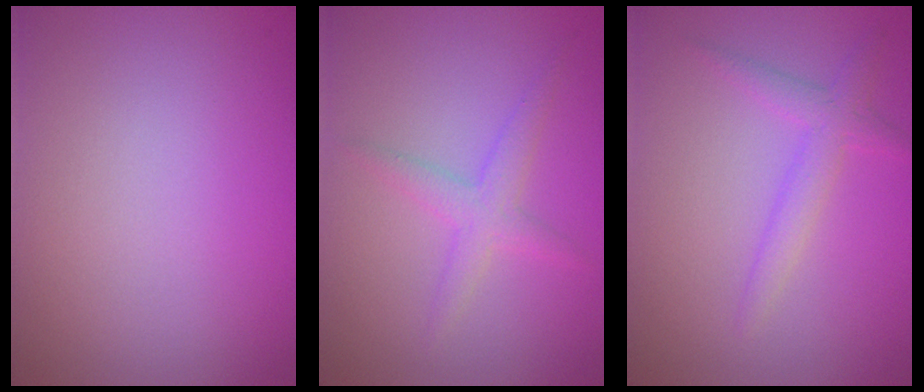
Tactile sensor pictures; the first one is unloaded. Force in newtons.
{"total": 2.1, "press": 2.1, "slide": 0.1}
{"total": 2.2, "press": 2.2, "slide": 0.1}